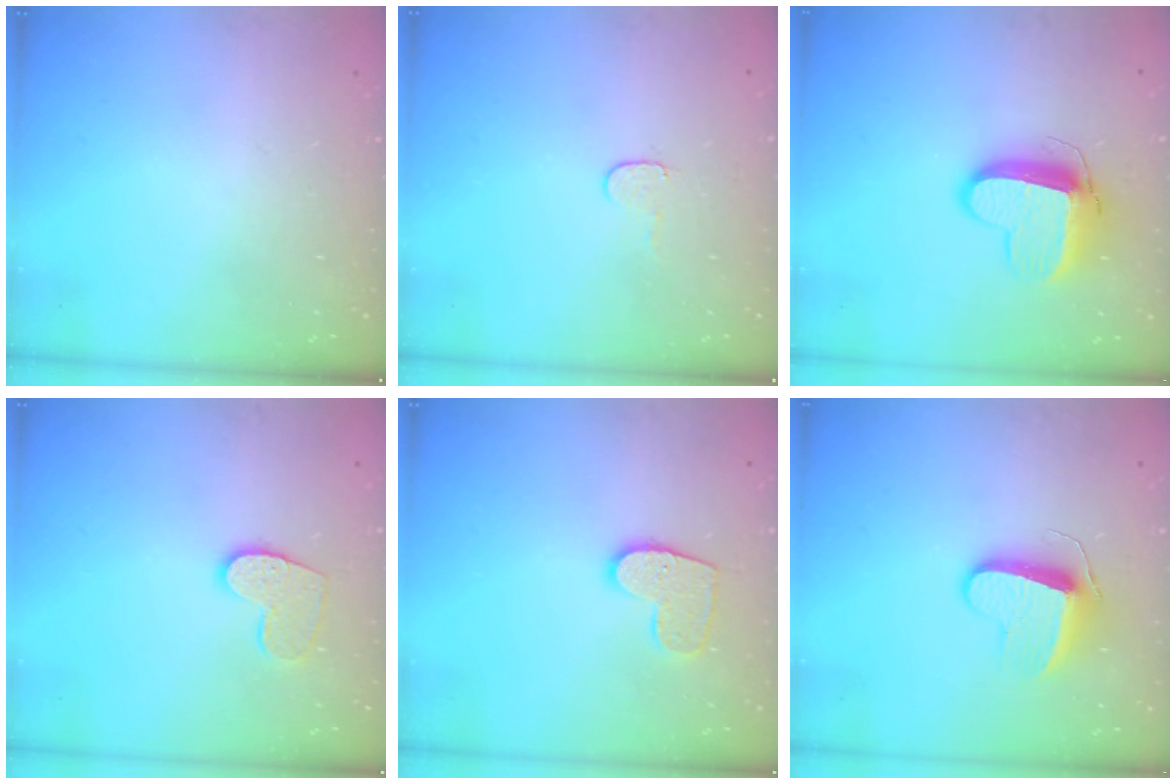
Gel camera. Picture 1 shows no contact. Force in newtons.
{"total": 4.0, "press": 4.0, "slide": 0.5}
{"total": 11.7, "press": 11.6, "slide": 1.3}
{"total": 9.9, "press": 9.9, "slide": 0.7}
{"total": 10.9, "press": 10.9, "slide": 0.5}
{"total": 9.2, "press": 9.2, "slide": 0.2}